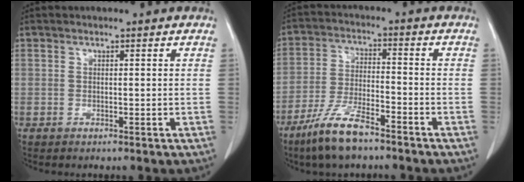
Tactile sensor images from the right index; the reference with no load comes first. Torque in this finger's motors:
{"motor_torque": [1.01, -0.97, 0.22, 0.14]}